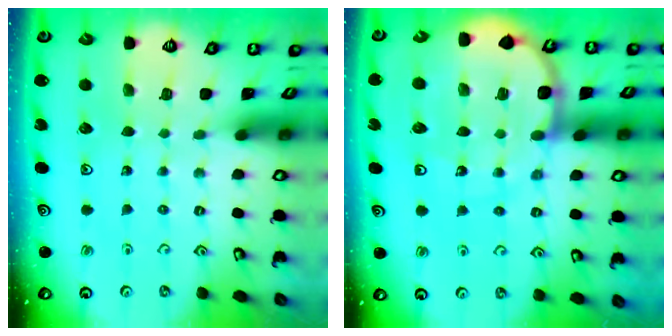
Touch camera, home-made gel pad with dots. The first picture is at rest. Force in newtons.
{"total": 12.7, "press": 12.4, "slide": 2.8}